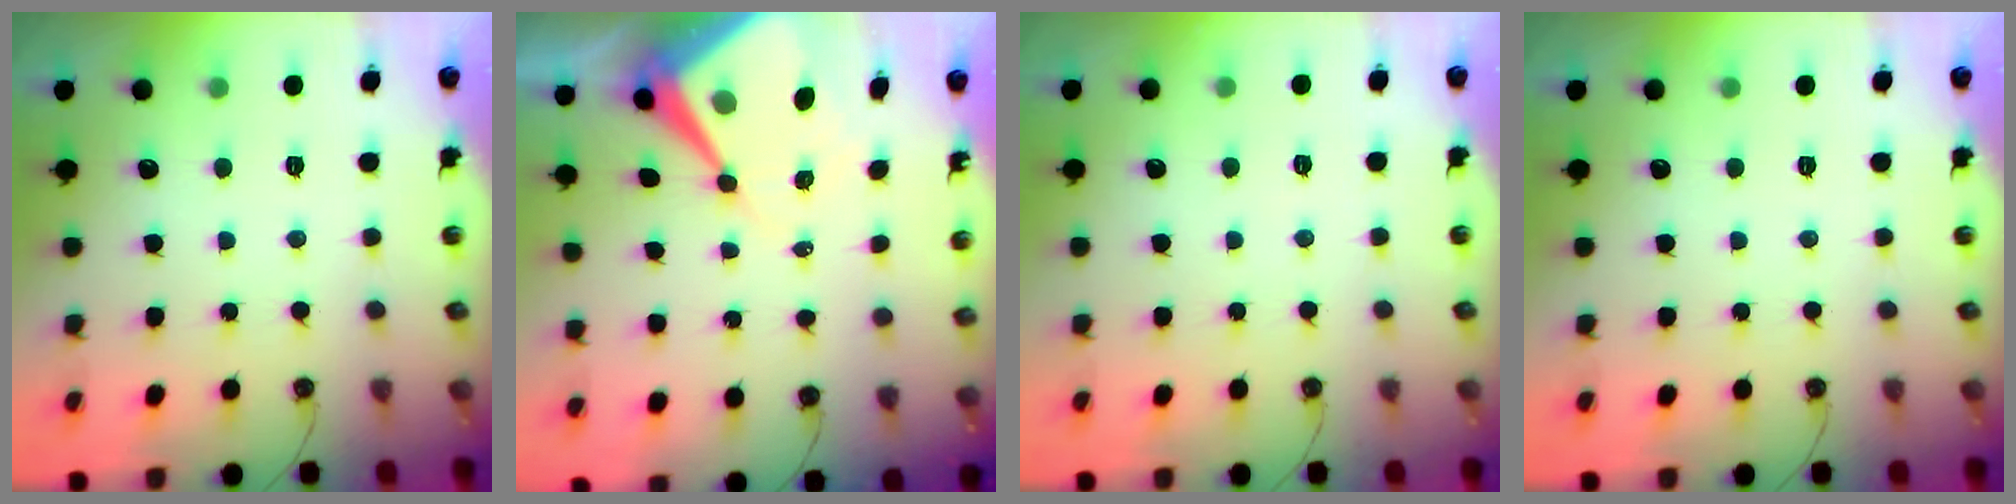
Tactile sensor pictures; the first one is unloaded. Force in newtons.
{"total": 12.8, "press": 12.7, "slide": 1.2}
{"total": 2.8, "press": 2.8, "slide": 0.5}
{"total": 0.0}